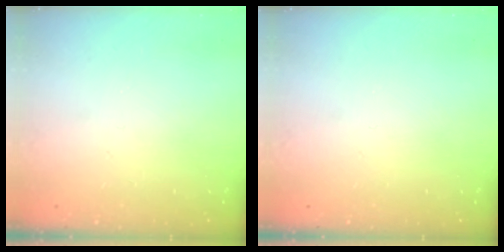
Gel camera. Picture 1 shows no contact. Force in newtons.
{"total": 0.0}